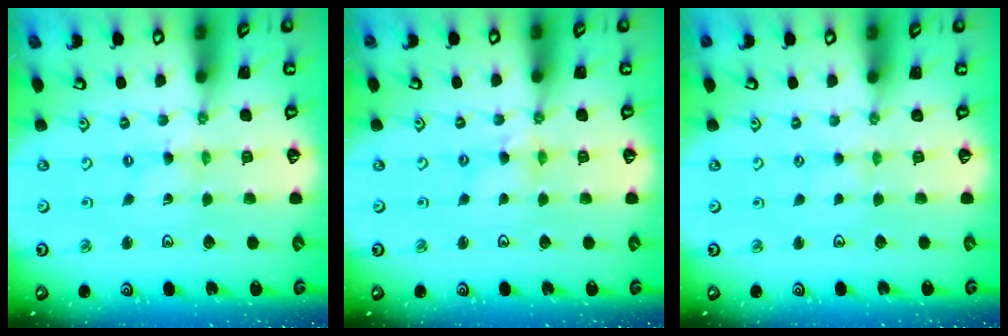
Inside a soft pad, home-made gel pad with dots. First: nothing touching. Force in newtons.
{"total": 3.5, "press": 3.5, "slide": 0.3}
{"total": 1.7, "press": 1.7, "slide": 0.3}